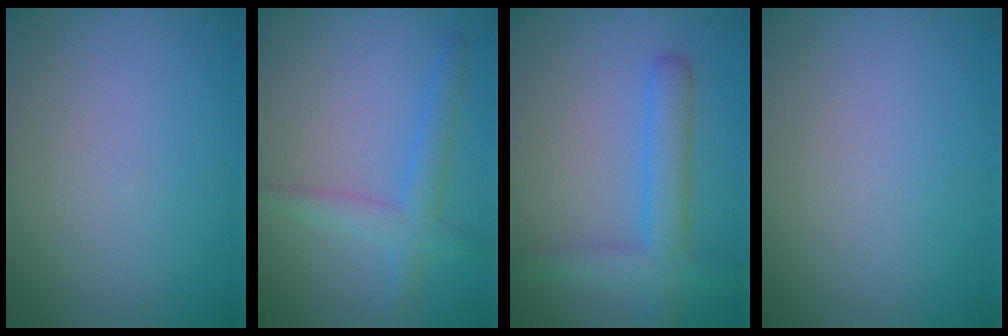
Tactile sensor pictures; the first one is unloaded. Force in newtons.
{"total": 2.8, "press": 2.8, "slide": 0.2}
{"total": 4.2, "press": 4.2, "slide": 0.2}
{"total": 0.0}